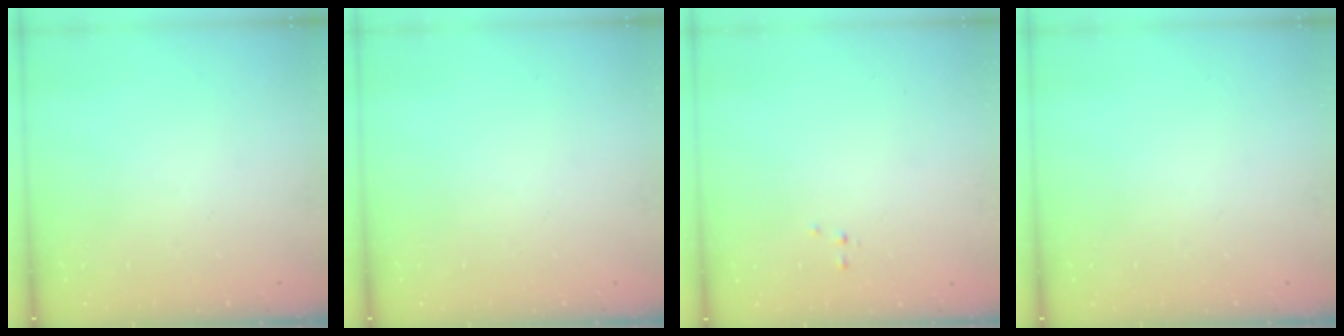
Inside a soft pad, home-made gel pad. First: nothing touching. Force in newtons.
{"total": 0.0}
{"total": 0.0}
{"total": 0.0}